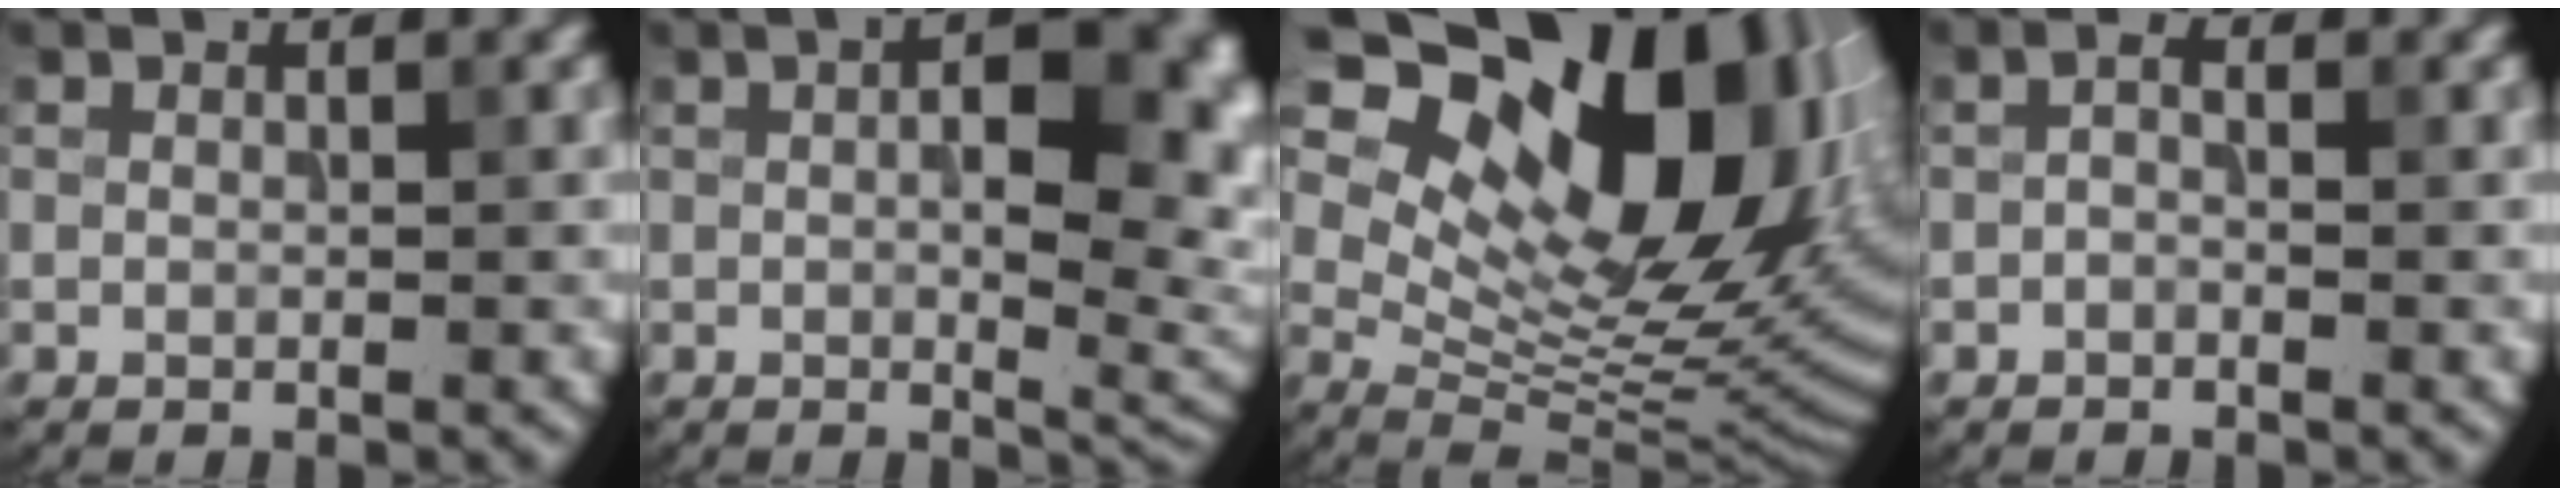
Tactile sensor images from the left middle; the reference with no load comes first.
{"total": 11.6, "force": [1.4, 5.2, 10.3], "torque": [-0.113, 0.013, 0.017]}
{"total": 17.2, "force": [8.3, 9.0, 12.1], "torque": [-0.188, 0.036, 0.146]}
{"total": 0.9, "force": [-0.6, 0.3, 0.6], "torque": [-0.013, 0.001, -0.014]}